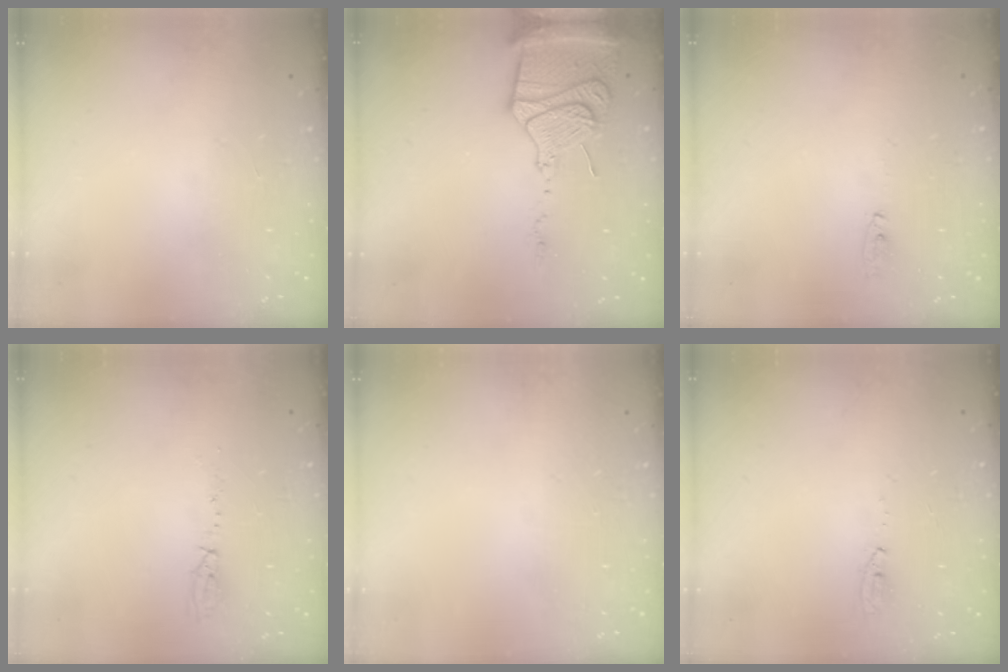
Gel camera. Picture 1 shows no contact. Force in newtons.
{"total": 16.9, "press": 16.8, "slide": 1.8}
{"total": 15.9, "press": 4.3, "slide": 15.3}
{"total": 3.9, "press": 3.8, "slide": 0.9}
{"total": 0.0}
{"total": 3.4, "press": 2.9, "slide": 1.7}